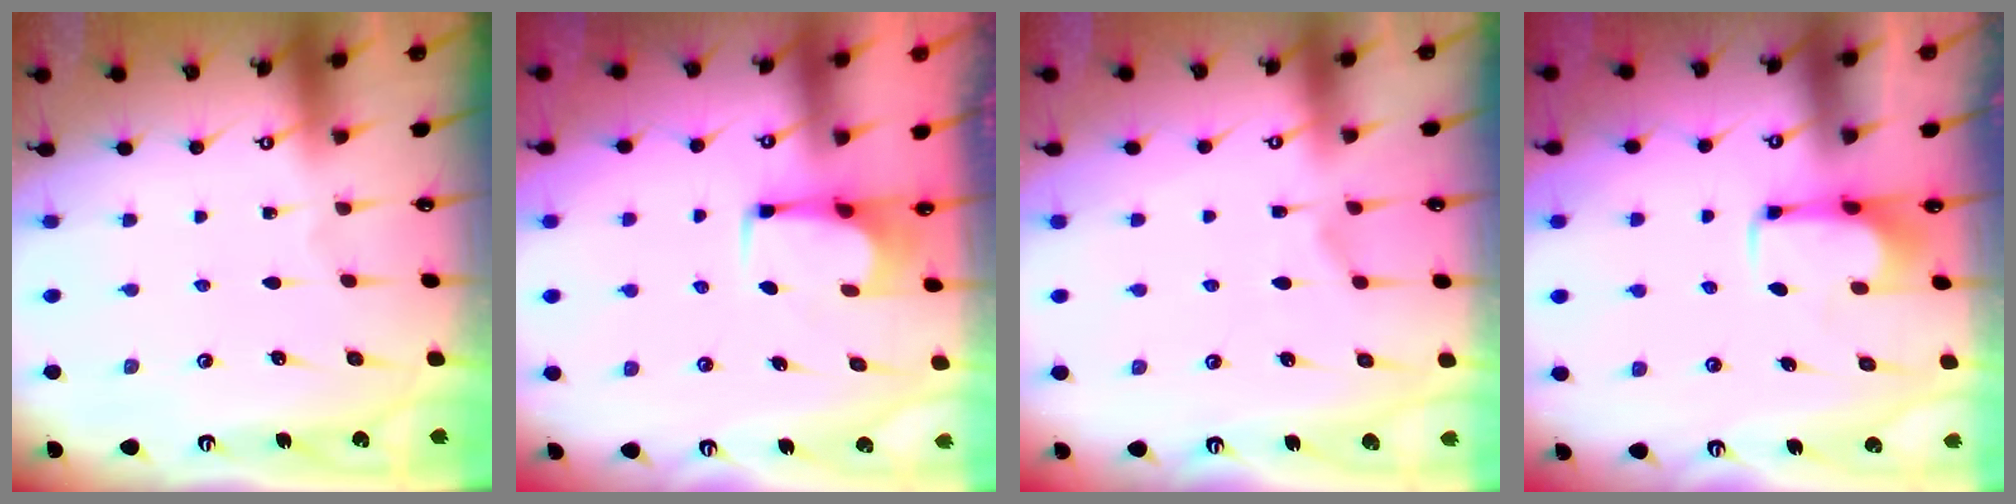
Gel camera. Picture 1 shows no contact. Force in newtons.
{"total": 2.3, "press": 2.3, "slide": 0.3}
{"total": 1.8, "press": 1.3, "slide": 1.3}
{"total": 2.0, "press": 1.9, "slide": 0.4}